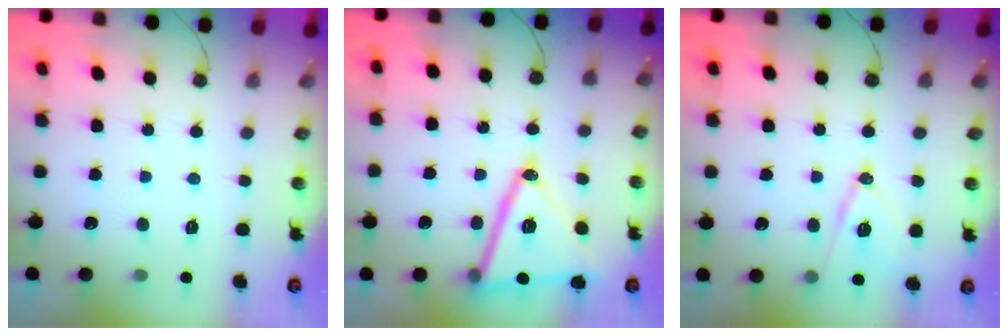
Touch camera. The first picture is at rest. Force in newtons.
{"total": 19.6, "press": 19.3, "slide": 3.4}
{"total": 12.5, "press": 12.0, "slide": 3.4}